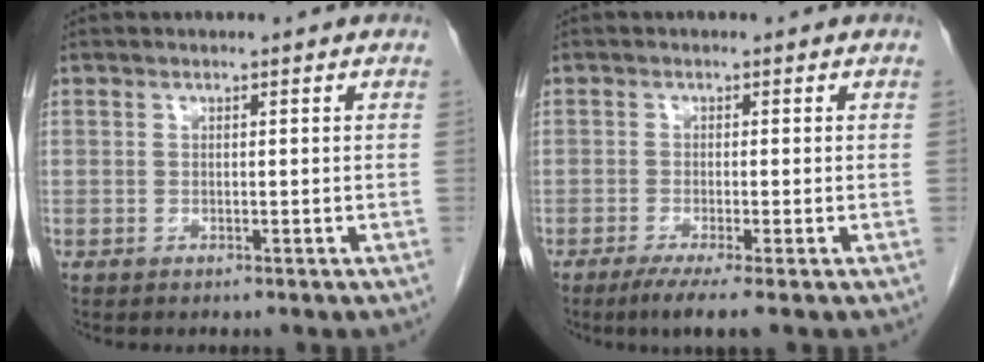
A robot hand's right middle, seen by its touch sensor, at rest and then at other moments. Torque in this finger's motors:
{"motor_torque": [0.47, -0.33, 0.10, 0.01]}